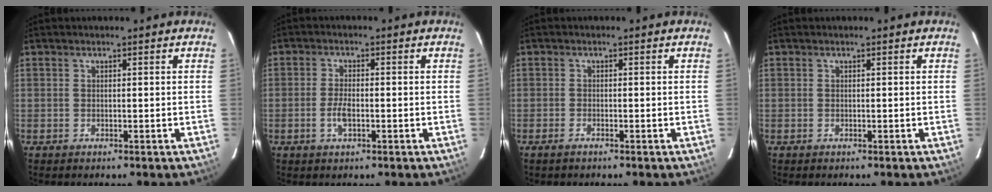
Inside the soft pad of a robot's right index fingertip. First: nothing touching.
{"total": 3.4, "force": [-1.1, 1.4, 2.9], "torque": [-0.062, -0.001, -0.022]}
{"total": 1.2, "force": [-1.0, 0.3, 0.7], "torque": [-0.020, -0.001, -0.022]}
{"total": 0.0}